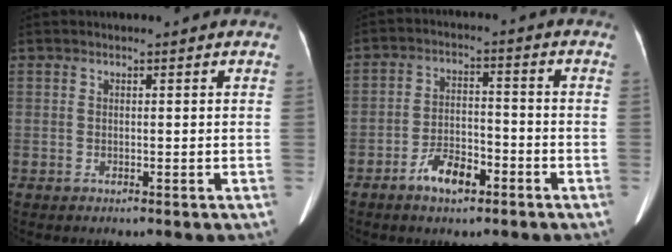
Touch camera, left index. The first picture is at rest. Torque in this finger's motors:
{"motor_torque": [0.32, 0.35, 0.13, 0.02]}